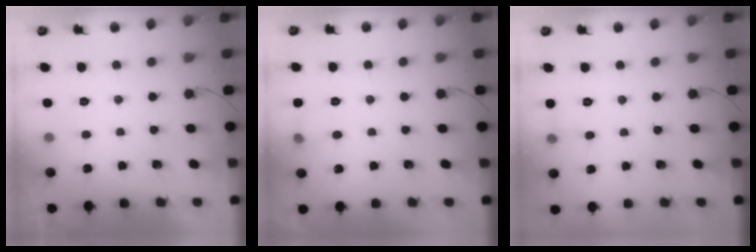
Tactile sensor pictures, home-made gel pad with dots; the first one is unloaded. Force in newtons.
{"total": 5.5, "press": 5.2, "slide": 1.6}
{"total": 5.6, "press": 5.3, "slide": 1.7}